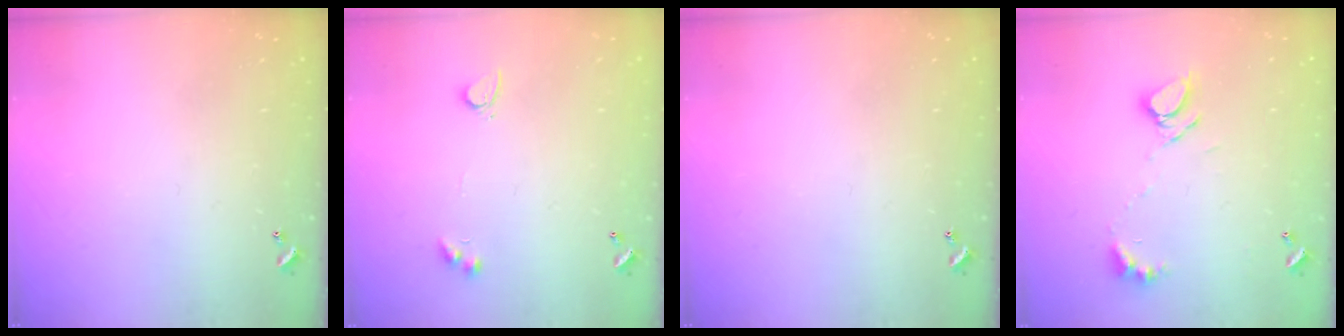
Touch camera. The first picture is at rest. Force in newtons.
{"total": 2.9, "press": 2.6, "slide": 1.3}
{"total": 0.0}
{"total": 7.0, "press": 7.0, "slide": 0.8}